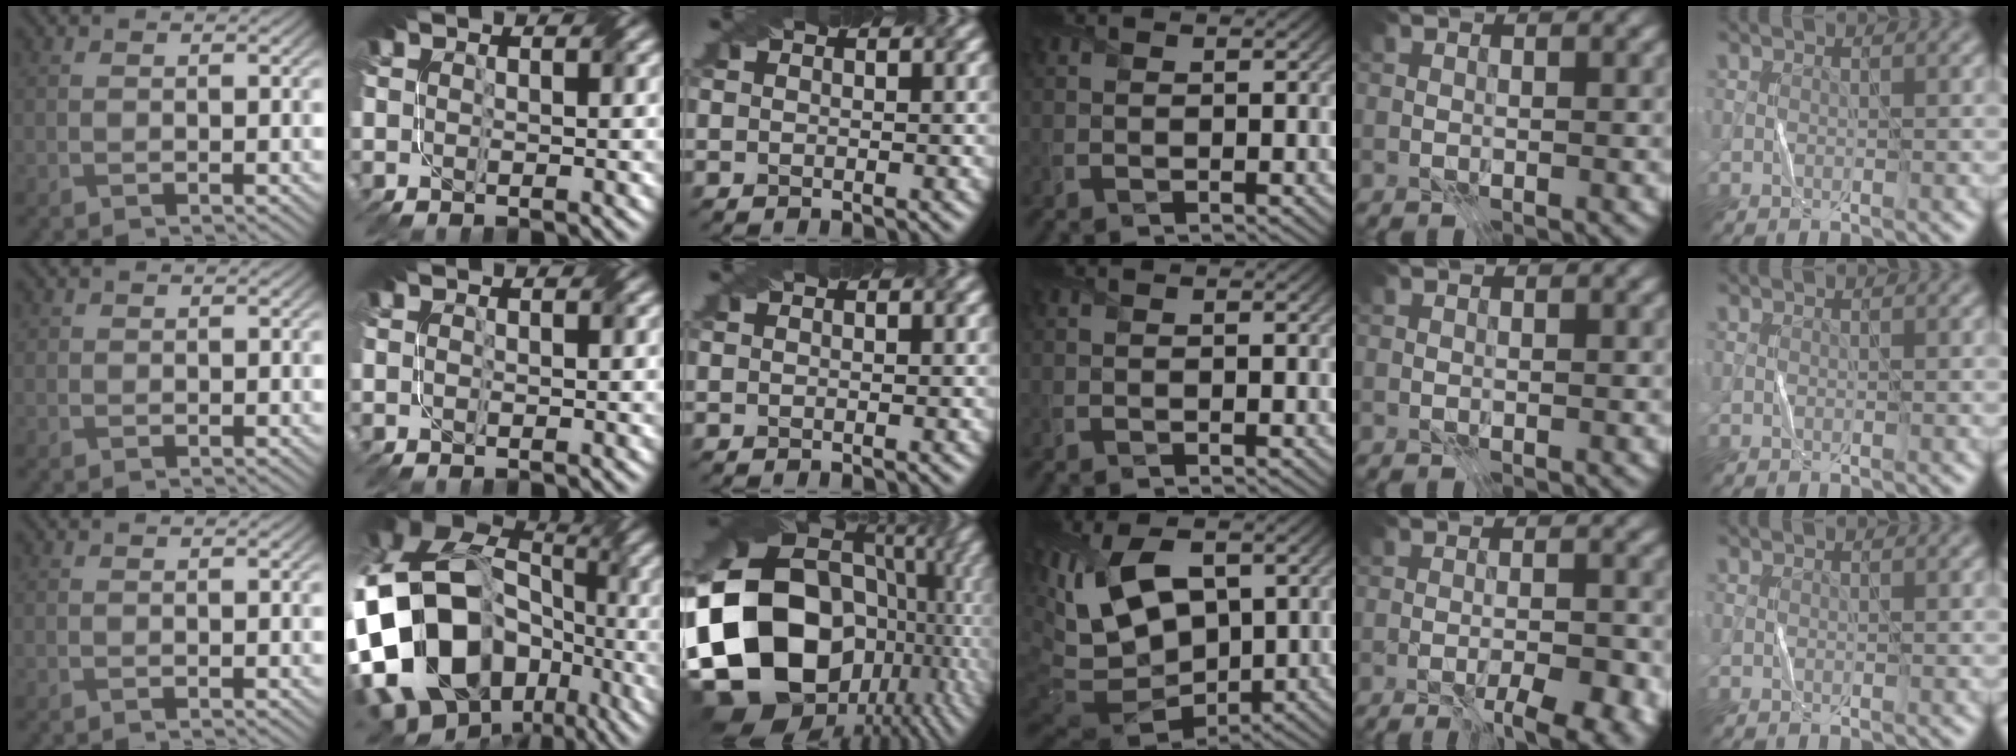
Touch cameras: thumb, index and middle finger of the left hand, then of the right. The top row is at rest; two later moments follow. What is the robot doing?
{"motion": "fold", "object": "paper"}